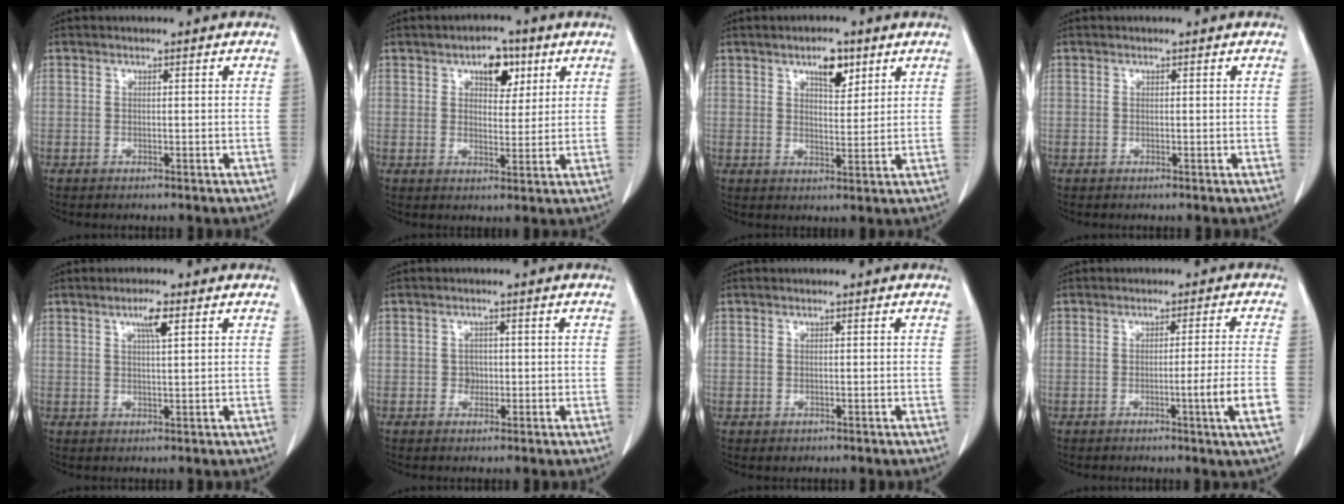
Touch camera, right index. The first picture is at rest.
{"total": 5.8, "force": [3.0, 3.1, 4.0], "torque": [-0.055, 0.010, 0.045]}
{"total": 5.0, "force": [3.0, 1.9, 3.6], "torque": [-0.059, 0.000, 0.049]}
{"total": 0.0}
{"total": 3.3, "force": [1.6, 0.2, 2.9], "torque": [-0.052, -0.001, 0.027]}
{"total": 1.7, "force": [-0.2, 1.5, 0.8], "torque": [-0.011, 0.004, -0.001]}
{"total": 0.7, "force": [-0.2, 0.7, 0.1], "torque": [-0.002, 0.003, -0.001]}
{"total": 6.1, "force": [-2.0, -1.6, 5.5], "torque": [-0.074, -0.012, -0.031]}